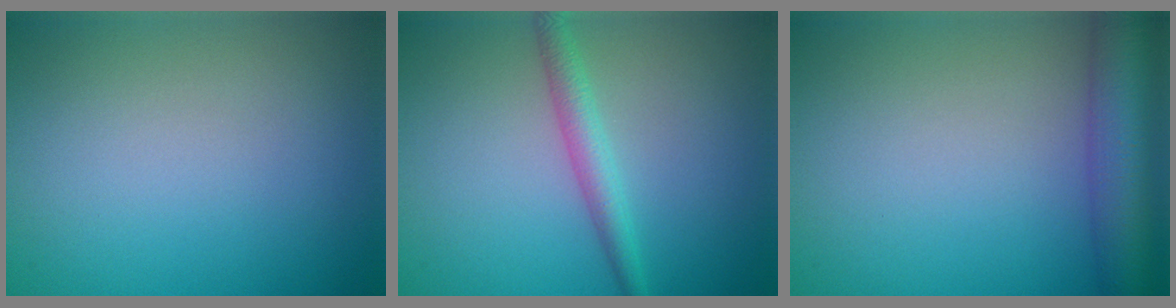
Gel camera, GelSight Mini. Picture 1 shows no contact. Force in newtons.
{"total": 2.4, "press": 2.4, "slide": 0.0}
{"total": 6.3, "press": 6.3, "slide": 0.2}